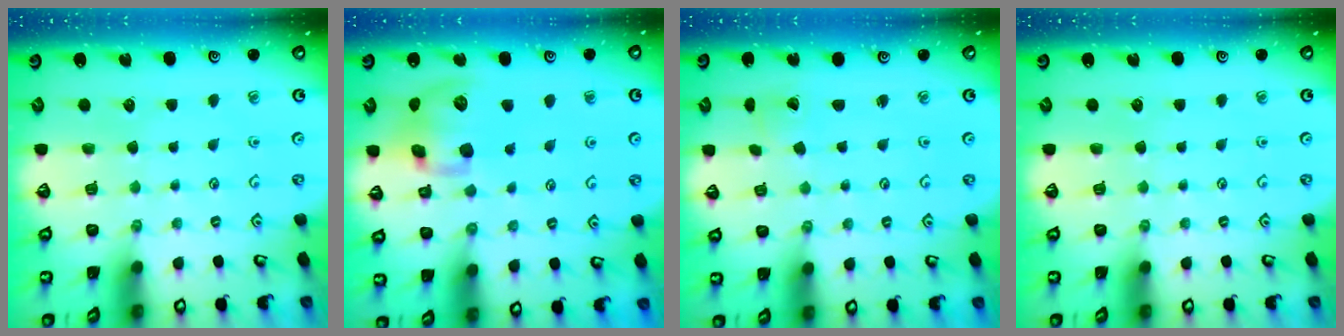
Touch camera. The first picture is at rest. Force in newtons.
{"total": 12.1, "press": 12.0, "slide": 1.9}
{"total": 2.0, "press": 2.0, "slide": 0.2}
{"total": 0.0}